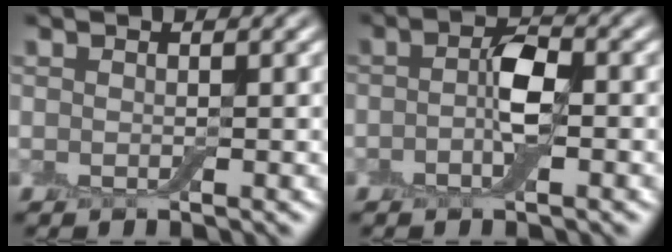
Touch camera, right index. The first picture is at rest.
{"total": 3.1, "force": [-0.6, 1.0, 2.8], "torque": [-0.050, 0.006, -0.016]}